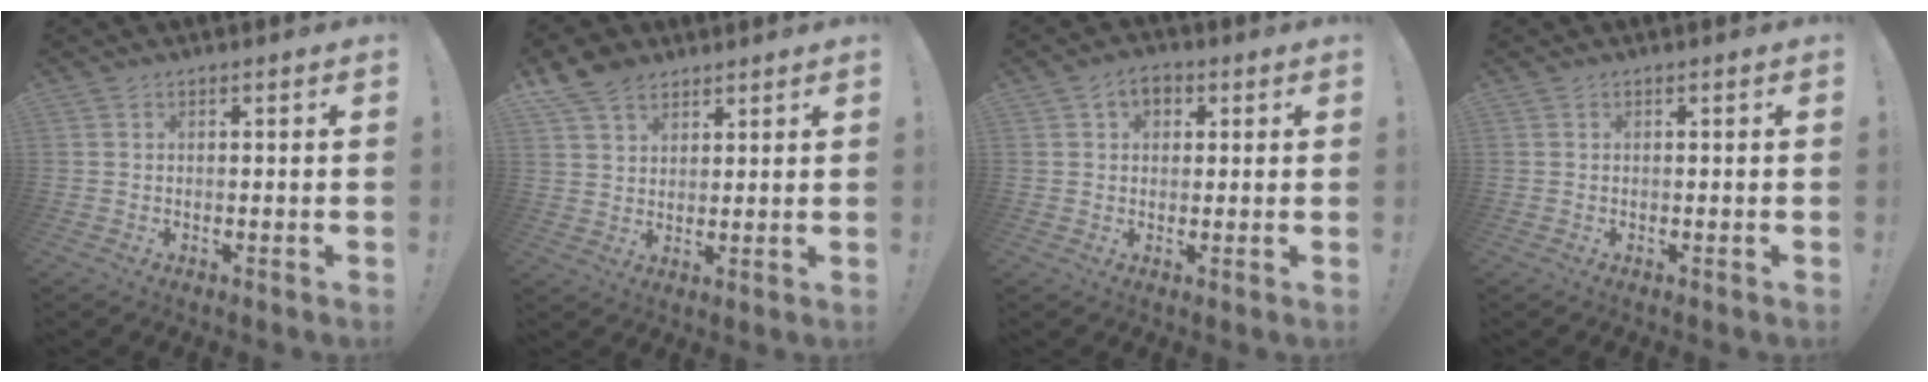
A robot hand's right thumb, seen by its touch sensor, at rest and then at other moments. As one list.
[{"total": 8.6, "force": [5.9, 5.5, 3.1], "torque": [-0.055, -0.027, 0.118]}, {"total": 5.1, "force": [2.1, 3.7, 2.8], "torque": [-0.041, 0.003, 0.037]}, {"total": 0.0}]